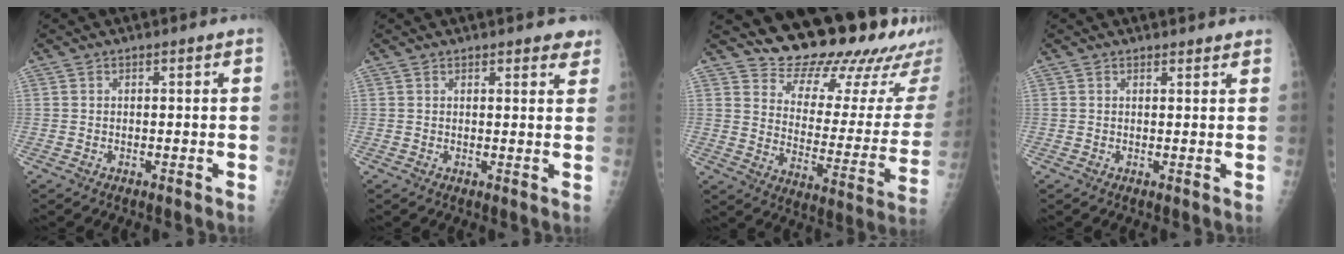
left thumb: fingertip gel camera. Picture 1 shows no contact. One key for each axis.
{"total": 3.5, "fx": 2.8, "fy": 1.3, "fz": 1.7, "tx": 0.004, "ty": -0.010, "tz": 0.030}
{"total": 24.9, "fx": 21.5, "fy": 6.9, "fz": 10.4, "tx": -0.111, "ty": -0.163, "tz": 0.279}
{"total": 1.8, "fx": 1.7, "fy": 0.5, "fz": 0.3, "tx": 0.002, "ty": -0.007, "tz": 0.019}